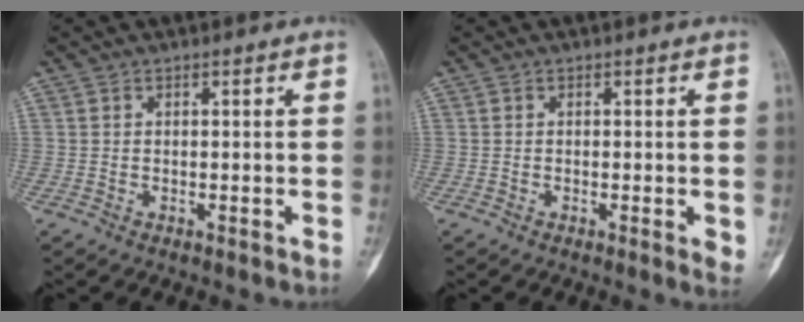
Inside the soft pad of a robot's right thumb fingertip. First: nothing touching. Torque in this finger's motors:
{"motor_torque": [-0.78, 0.06, -0.01, -0.08, 0.03]}